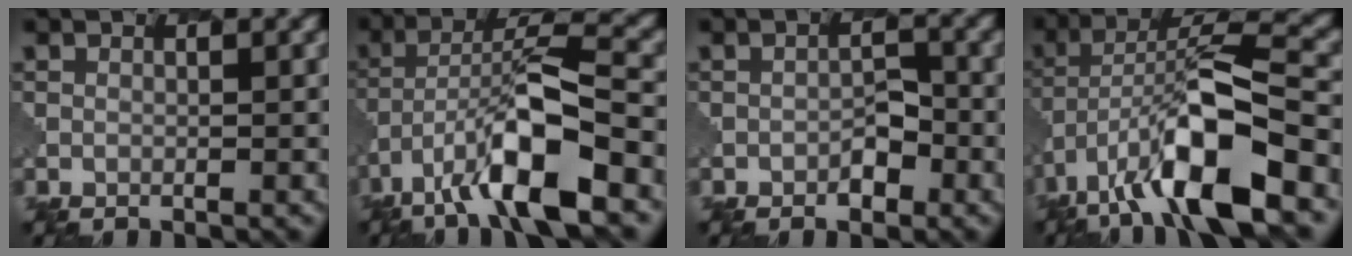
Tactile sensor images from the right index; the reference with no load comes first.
{"total": 10.5, "force": [-5.6, 2.7, 8.4], "torque": [-0.142, 0.014, -0.104]}
{"total": 1.7, "force": [-1.0, 0.9, 1.1], "torque": [-0.011, 0.005, -0.014]}
{"total": 11.7, "force": [-5.7, 3.5, 9.6], "torque": [-0.172, 0.012, -0.100]}